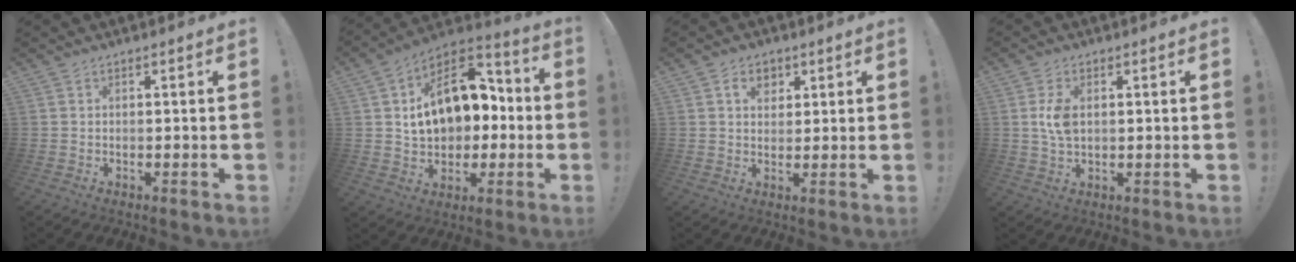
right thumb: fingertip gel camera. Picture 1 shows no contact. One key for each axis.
{"total": 19.0, "fx": 3.3, "fy": 13.2, "fz": 13.3, "tx": -0.201, "ty": 0.001, "tz": 0.070}
{"total": 5.8, "fx": 2.5, "fy": 4.3, "fz": 2.8, "tx": -0.028, "ty": -0.003, "tz": 0.042}
{"total": 5.6, "fx": 0.7, "fy": 3.3, "fz": 4.4, "tx": -0.085, "ty": -0.003, "tz": 0.008}